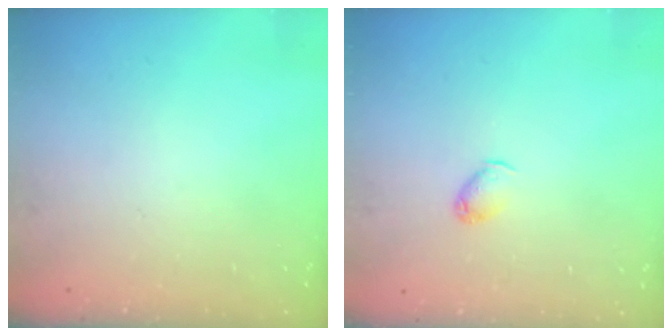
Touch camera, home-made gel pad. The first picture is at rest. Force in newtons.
{"total": 3.8, "press": 3.7, "slide": 0.7}